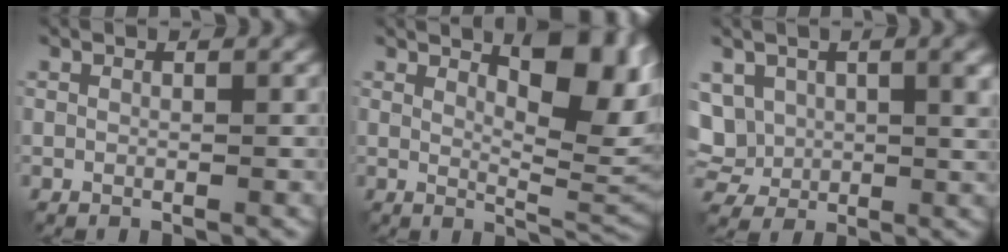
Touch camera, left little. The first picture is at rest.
{"total": 8.2, "force": [3.1, 2.8, 7.0], "torque": [-0.094, -0.001, 0.050]}
{"total": 7.8, "force": [2.2, 5.5, 5.2], "torque": [-0.114, -0.006, 0.047]}